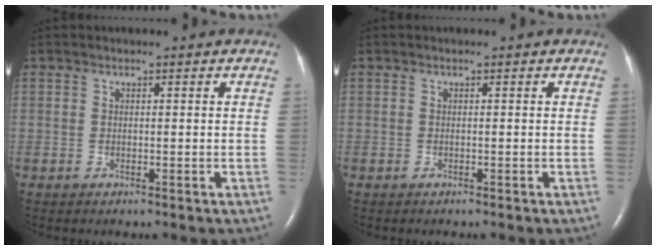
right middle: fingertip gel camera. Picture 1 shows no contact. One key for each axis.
{"total": 0.0}